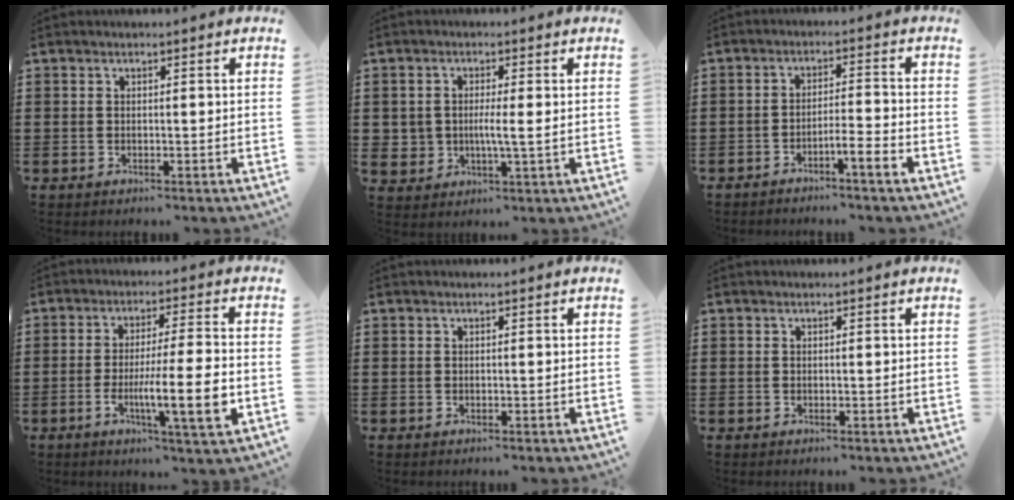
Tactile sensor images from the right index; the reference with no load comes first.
{"total": 2.9, "force": [-0.2, 1.7, 2.3], "torque": [-0.052, 0.006, -0.005]}
{"total": 3.8, "force": [-2.8, 0.0, 2.6], "torque": [-0.045, 0.001, -0.052]}
{"total": 11.0, "force": [-2.7, 0.9, 10.6], "torque": [-0.187, -0.014, -0.047]}
{"total": 0.0}
{"total": 0.0}